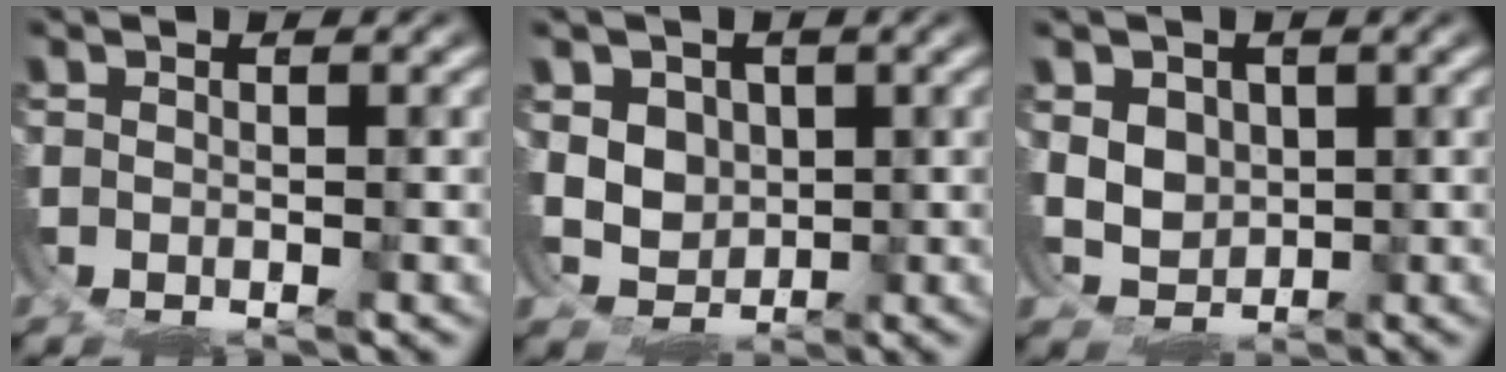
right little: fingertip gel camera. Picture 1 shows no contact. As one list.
[{"total": 6.4, "force": [0.3, 6.0, 2.4], "torque": [-0.061, -0.022, 0.011]}, {"total": 5.5, "force": [0.2, 5.2, 2.0], "torque": [-0.059, -0.020, 0.013]}]